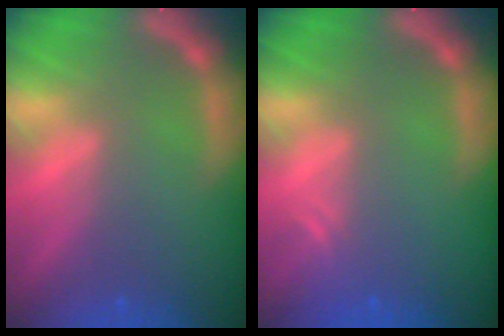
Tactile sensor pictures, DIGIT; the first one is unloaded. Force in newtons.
{"total": 1.5}